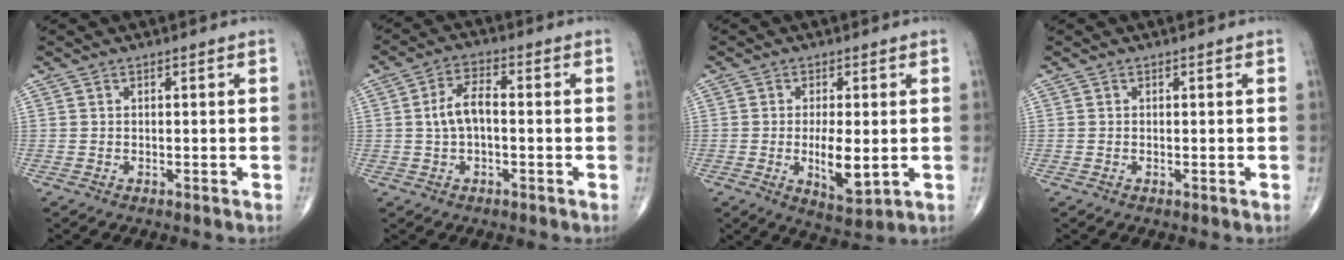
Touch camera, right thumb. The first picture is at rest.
{"total": 5.9, "force": [-0.2, 2.9, 5.1], "torque": [-0.100, 0.022, -0.010]}
{"total": 7.6, "force": [-0.9, 2.8, 7.0], "torque": [-0.111, -0.017, -0.011]}
{"total": 0.0}